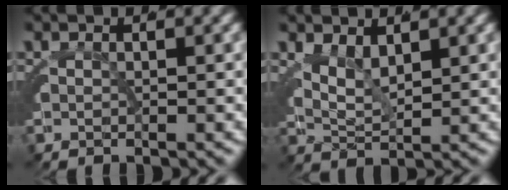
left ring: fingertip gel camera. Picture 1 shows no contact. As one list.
[{"total": 2.9, "force": [1.6, 2.0, 1.3], "torque": [-0.043, -0.005, 0.024]}]